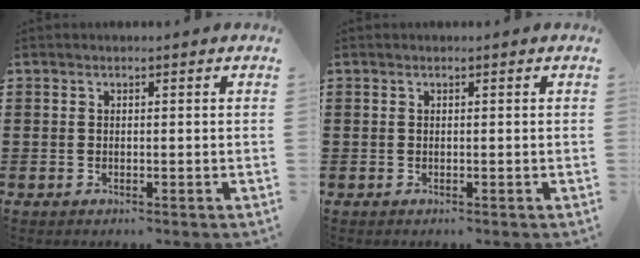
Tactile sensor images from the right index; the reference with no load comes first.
{"total": 0.0}